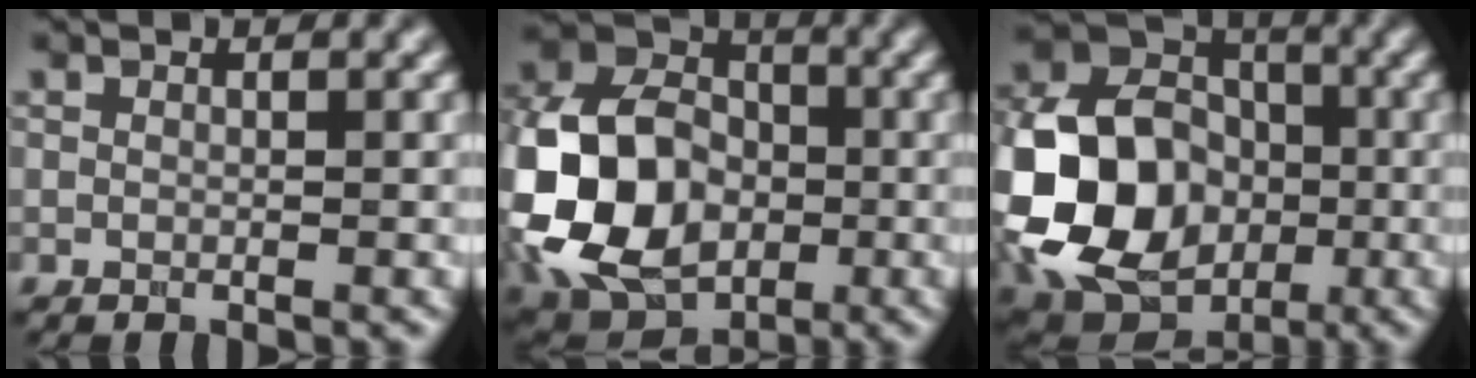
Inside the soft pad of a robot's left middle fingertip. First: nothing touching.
{"total": 13.1, "force": [-2.9, 9.8, 8.1], "torque": [-0.180, 0.010, -0.072]}
{"total": 14.3, "force": [-3.0, 11.3, 8.4], "torque": [-0.191, -0.011, -0.057]}